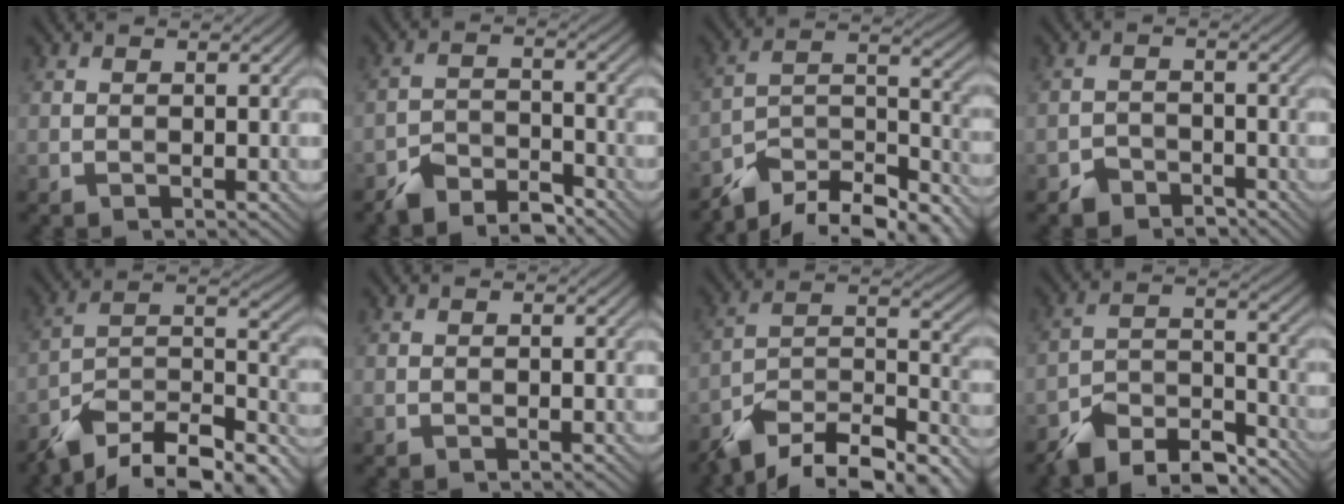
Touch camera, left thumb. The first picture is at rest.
{"total": 5.2, "force": [-4.6, 1.7, 1.7], "torque": [-0.027, -0.003, -0.092]}
{"total": 10.4, "force": [-8.5, 3.5, 4.9], "torque": [-0.084, 0.000, -0.153]}
{"total": 2.5, "force": [-2.1, 1.3, 0.2], "torque": [0.003, 0.005, -0.042]}
{"total": 12.5, "force": [-9.8, 4.7, 6.1], "torque": [-0.115, -0.002, -0.170]}
{"total": 0.0}
{"total": 12.5, "force": [-9.7, 4.5, 6.4], "torque": [-0.121, -0.003, -0.173]}
{"total": 9.6, "force": [-8.2, 3.4, 3.7], "torque": [-0.058, -0.002, -0.151]}